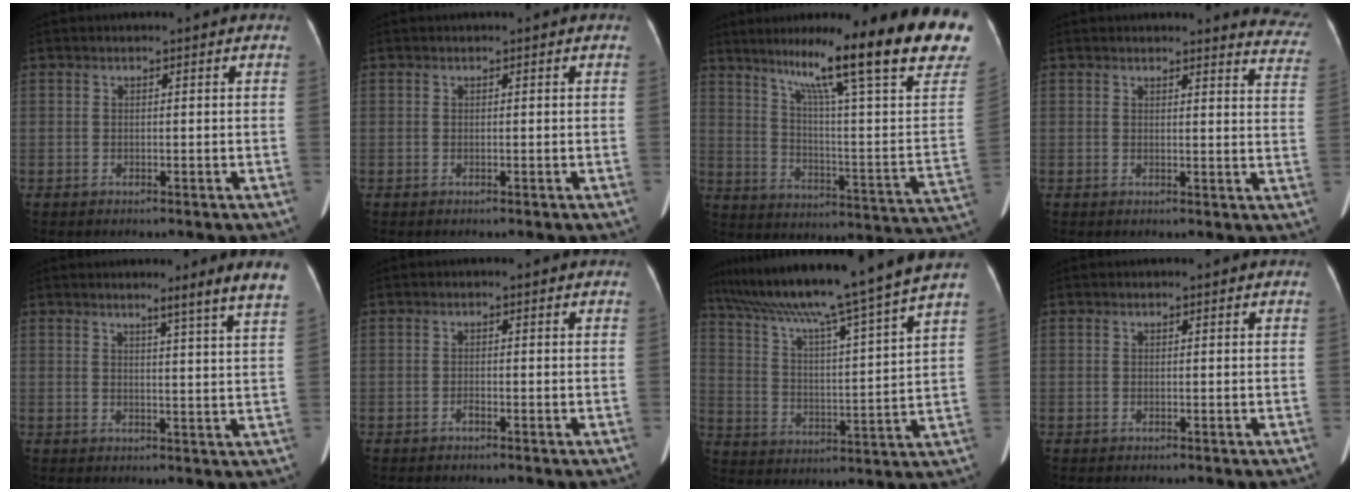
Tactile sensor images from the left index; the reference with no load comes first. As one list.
[{"total": 0.0}, {"total": 26.3, "force": [17.8, 0.4, 19.4], "torque": [-0.245, -0.039, 0.243]}, {"total": 8.7, "force": [8.6, 1.0, 0.6], "torque": [0.031, -0.071, 0.053]}, {"total": 6.3, "force": [4.9, -1.6, 3.7], "torque": [-0.049, -0.017, 0.051]}, {"total": 0.6, "force": [-0.5, 0.2, 0.3], "torque": [-0.006, 0.000, -0.009]}, {"total": 21.1, "force": [17.7, -2.5, 11.2], "torque": [-0.193, -0.016, 0.268]}, {"total": 0.0}]